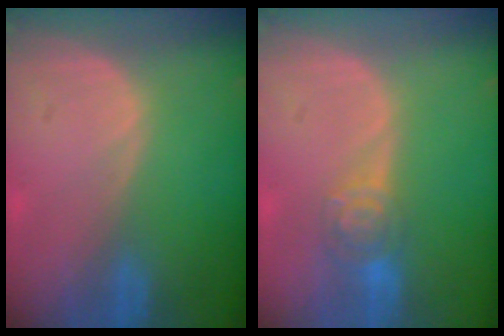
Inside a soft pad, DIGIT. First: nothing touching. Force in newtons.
{"total": 4.6, "press": 4.3, "slide": 1.7}